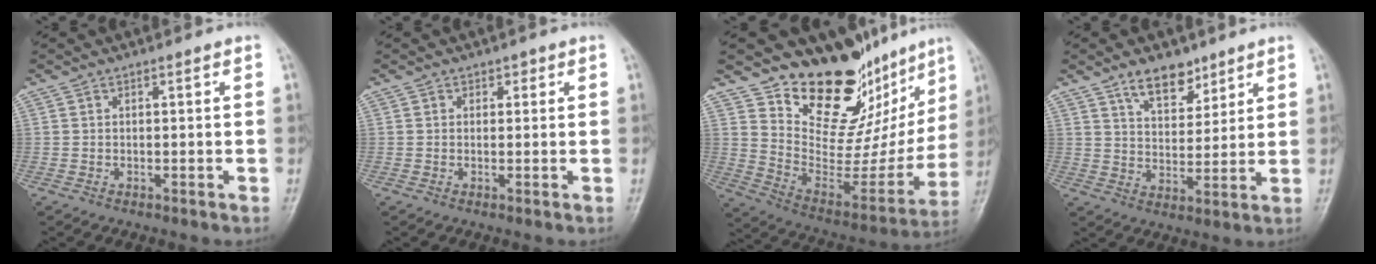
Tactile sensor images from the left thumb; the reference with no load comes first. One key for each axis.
{"total": 1.3, "fx": 0.6, "fy": 1.0, "fz": 0.5, "tx": 0.008, "ty": 0.000, "tz": 0.004}
{"total": 21.1, "fx": 16.4, "fy": 9.8, "fz": 9.1, "tx": -0.059, "ty": -0.117, "tz": 0.258}
{"total": 8.3, "fx": 5.8, "fy": 4.3, "fz": 4.2, "tx": -0.036, "ty": -0.039, "tz": 0.101}